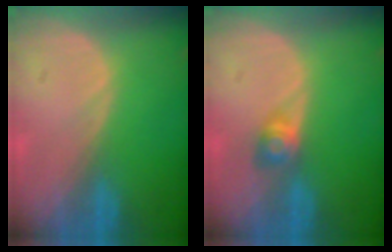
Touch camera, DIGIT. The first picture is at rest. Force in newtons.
{"total": 2.7, "press": 2.5, "slide": 1.1}